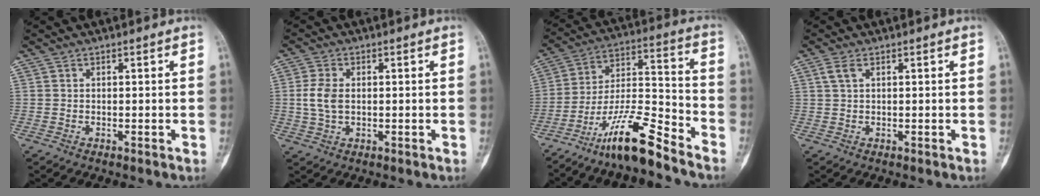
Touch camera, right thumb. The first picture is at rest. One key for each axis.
{"total": 5.0, "fx": 0.2, "fy": 3.2, "fz": 3.9, "tx": -0.086, "ty": 0.004, "tz": 0.003}
{"total": 14.5, "fx": -11.0, "fy": 2.5, "fz": 9.1, "tx": -0.175, "ty": 0.084, "tz": -0.198}
{"total": 2.0, "fx": 0.8, "fy": 0.9, "fz": 1.6, "tx": -0.042, "ty": 0.010, "tz": 0.021}